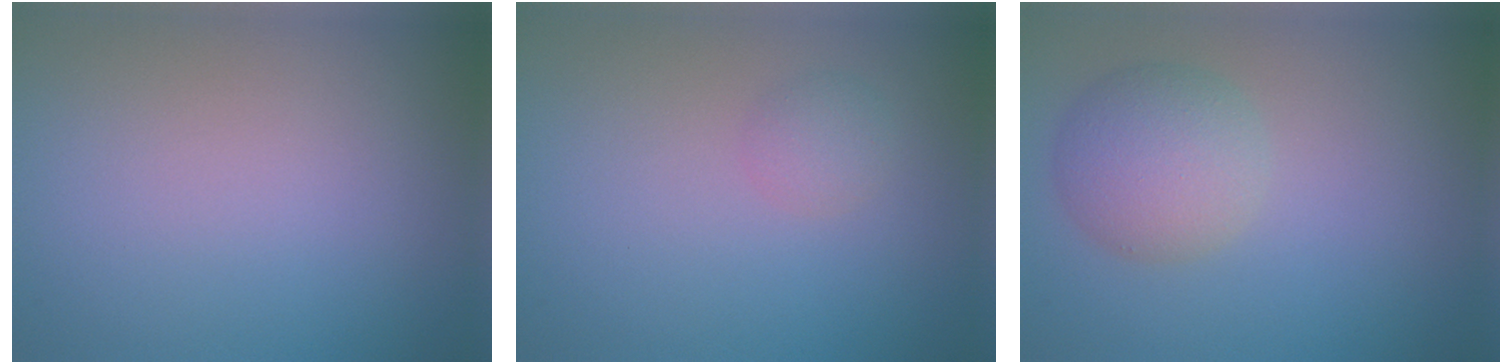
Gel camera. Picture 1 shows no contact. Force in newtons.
{"total": 1.3, "press": 1.3, "slide": 0.1}
{"total": 4.3, "press": 4.3, "slide": 0.1}